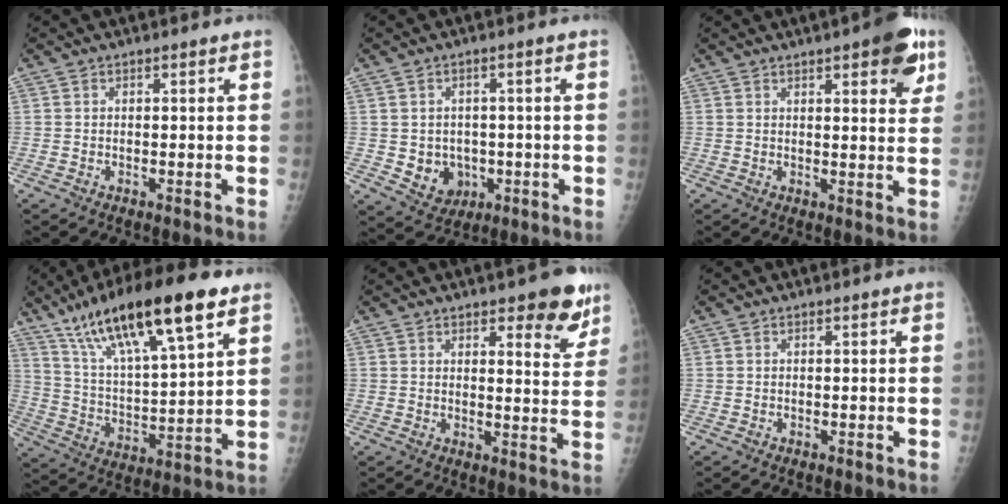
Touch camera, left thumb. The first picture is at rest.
{"total": 6.7, "force": [-1.1, 5.8, 3.3], "torque": [-0.020, 0.003, -0.003]}
{"total": 9.0, "force": [4.7, 2.8, 7.2], "torque": [-0.068, -0.015, 0.052]}
{"total": 22.9, "force": [13.7, 5.8, 17.5], "torque": [-0.287, -0.031, 0.245]}
{"total": 8.6, "force": [5.5, 3.1, 5.9], "torque": [-0.041, -0.032, 0.068]}
{"total": 0.0}